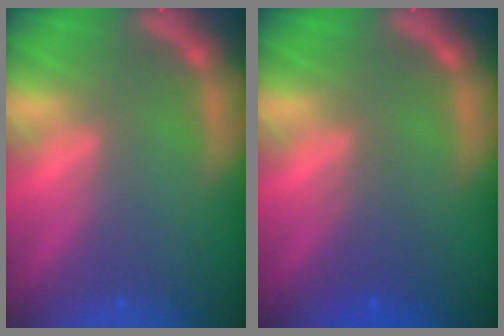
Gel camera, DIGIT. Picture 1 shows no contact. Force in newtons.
{"total": 2.0}